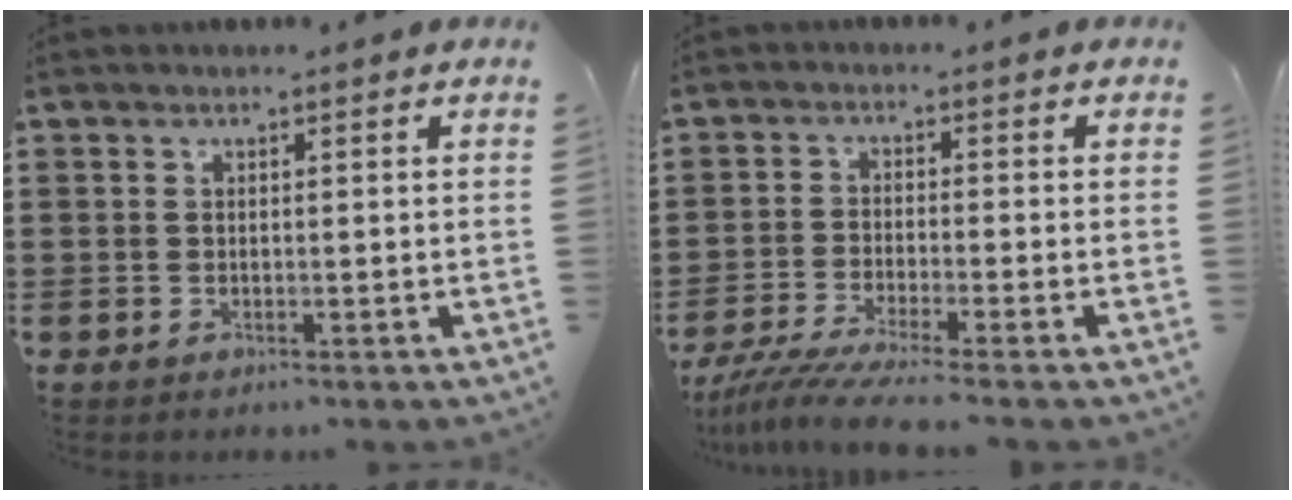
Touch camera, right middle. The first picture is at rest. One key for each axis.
{"total": 4.6, "fx": -4.0, "fy": -0.5, "fz": 2.2, "tx": -0.068, "ty": -0.029, "tz": -0.082}